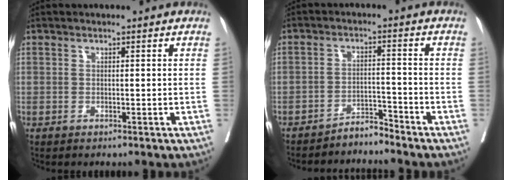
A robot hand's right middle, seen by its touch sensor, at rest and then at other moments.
{"total": 3.2, "force": [-3.2, -0.2, 0.2], "torque": [0.004, -0.011, -0.056]}